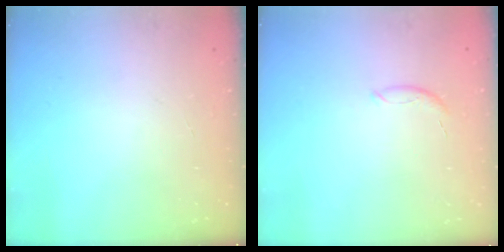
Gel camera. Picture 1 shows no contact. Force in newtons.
{"total": 5.7, "press": 5.7, "slide": 1.0}